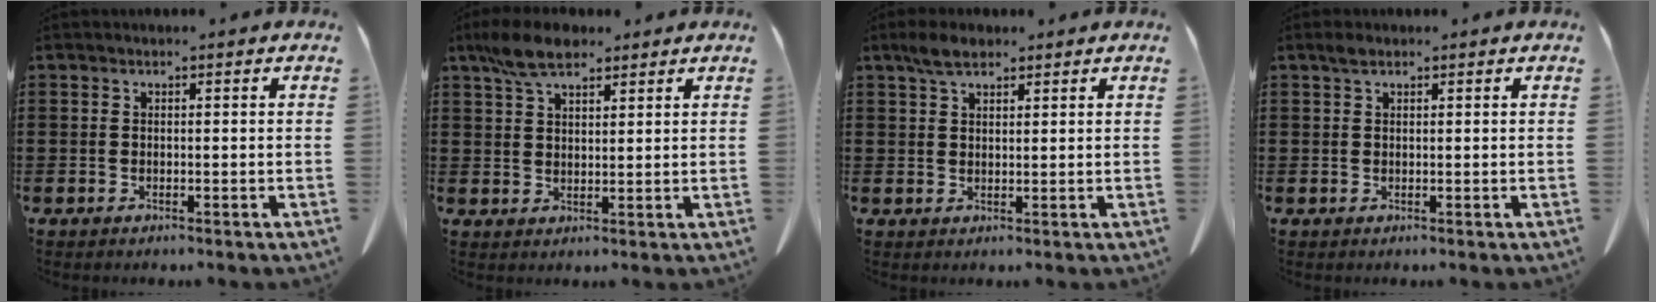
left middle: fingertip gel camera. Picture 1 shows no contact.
{"total": 6.4, "force": [4.6, 2.6, 3.7], "torque": [-0.087, 0.002, 0.087]}
{"total": 3.5, "force": [2.6, 1.4, 2.0], "torque": [-0.046, 0.004, 0.048]}
{"total": 1.3, "force": [0.8, 0.7, 0.7], "torque": [-0.017, 0.003, 0.016]}